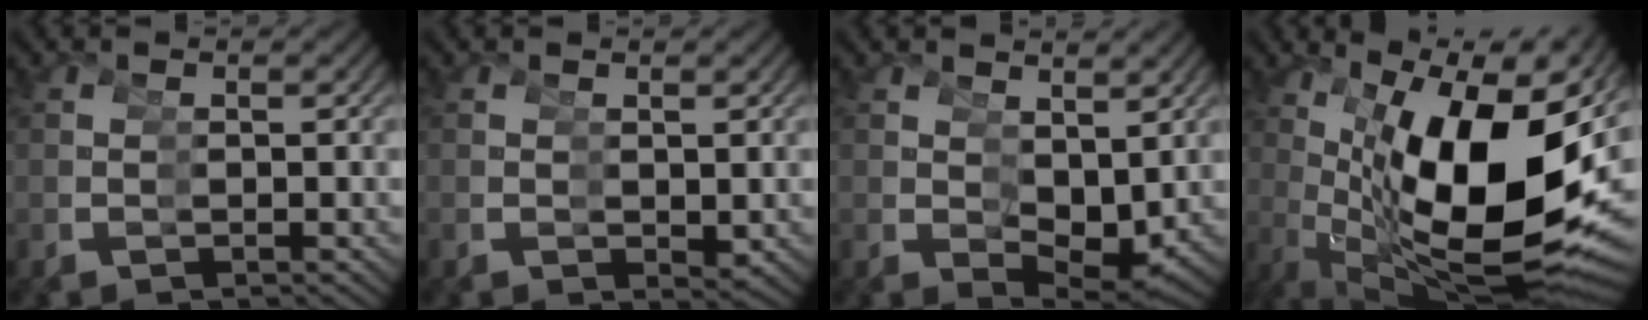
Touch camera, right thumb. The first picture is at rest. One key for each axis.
{"total": 0.9, "fx": 0.3, "fy": 0.6, "fz": 0.6, "tx": -0.001, "ty": 0.004, "tz": 0.002}
{"total": 3.1, "fx": 0.7, "fy": 1.5, "fz": 2.7, "tx": -0.039, "ty": -0.012, "tz": 0.019}
{"total": 20.4, "fx": -0.3, "fy": 9.8, "fz": 17.9, "tx": -0.307, "ty": -0.032, "tz": 0.033}